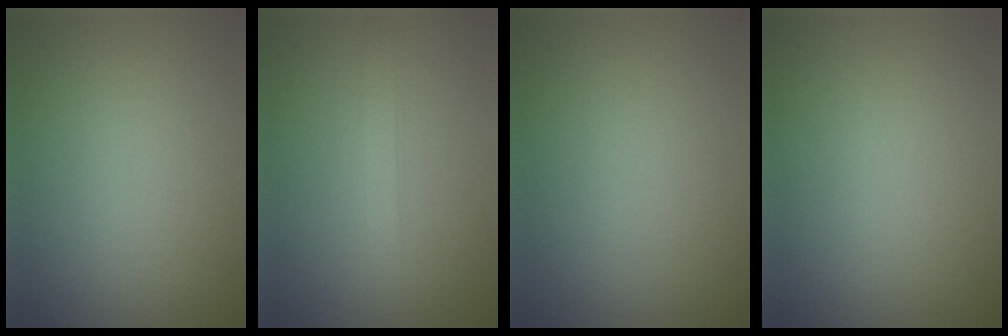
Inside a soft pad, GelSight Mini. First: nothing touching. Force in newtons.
{"total": 1.8, "press": 1.7, "slide": 0.2}
{"total": 0.0}
{"total": 0.0}